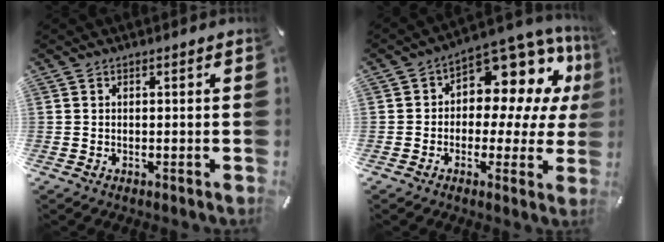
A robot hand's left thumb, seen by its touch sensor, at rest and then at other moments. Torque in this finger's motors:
{"motor_torque": [1.80, 1.77, 1.46, -0.38, 0.09]}